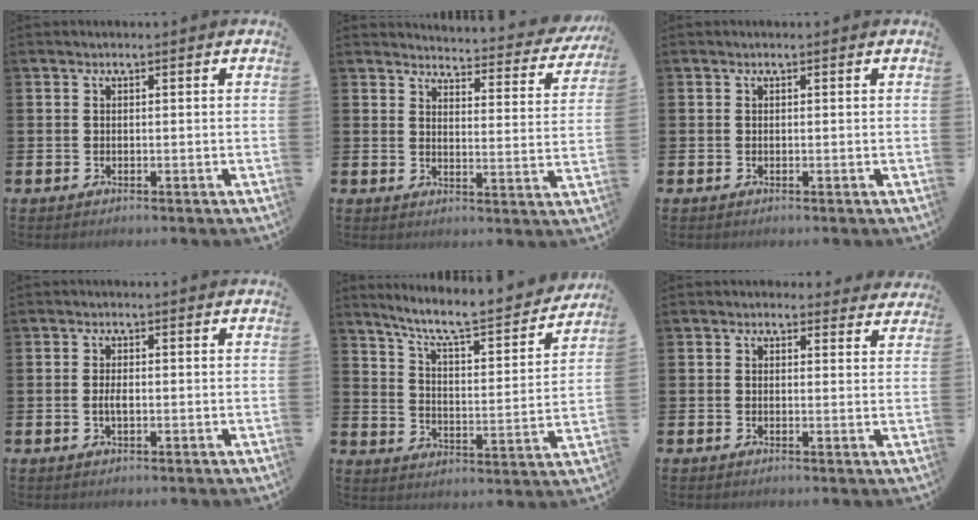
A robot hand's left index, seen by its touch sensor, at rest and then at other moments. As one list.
[{"total": 3.5, "force": [3.4, 0.5, 0.6], "torque": [-0.018, -0.035, 0.052]}, {"total": 0.0}, {"total": 1.7, "force": [-0.2, 0.6, 1.5], "torque": [-0.024, -0.001, -0.006]}, {"total": 8.3, "force": [7.5, 1.1, 3.4], "torque": [-0.096, -0.053, 0.124]}, {"total": 2.0, "force": [1.8, 0.8, 0.0], "torque": [0.003, -0.004, 0.032]}]